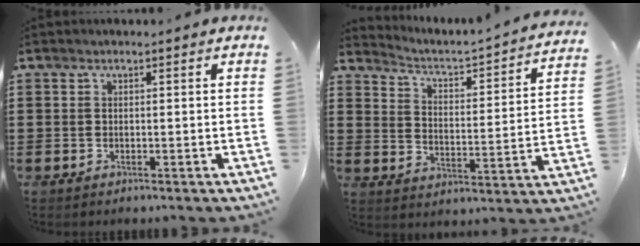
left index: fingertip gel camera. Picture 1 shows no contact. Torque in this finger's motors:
{"motor_torque": [2.14, 0.00, 0.03, -0.03]}